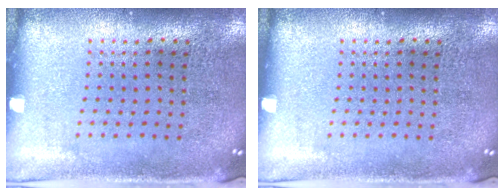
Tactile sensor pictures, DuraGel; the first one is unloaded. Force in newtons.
{"total": 0.0}